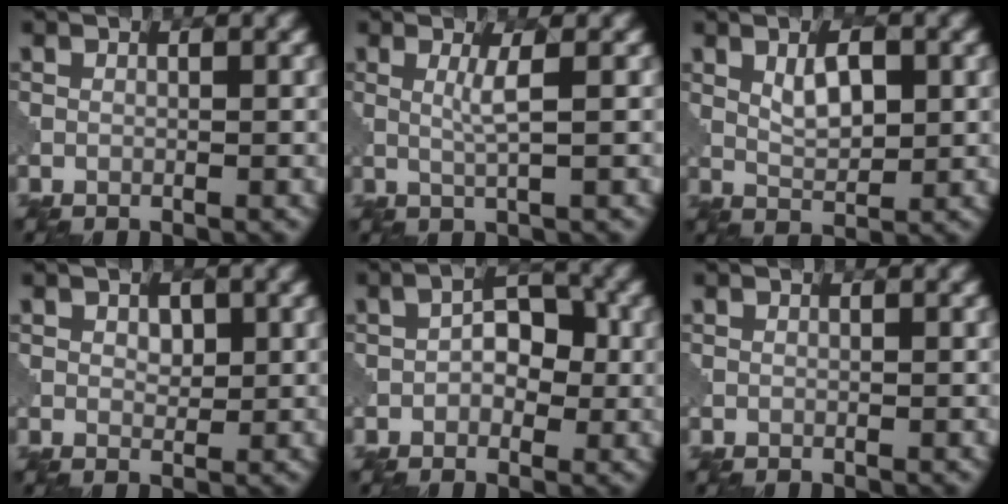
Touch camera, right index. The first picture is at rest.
{"total": 2.1, "force": [0.3, 0.3, 2.1], "torque": [-0.041, 0.000, 0.003]}
{"total": 3.3, "force": [1.0, 1.4, 2.8], "torque": [-0.054, 0.001, 0.020]}
{"total": 1.5, "force": [0.5, 1.0, 1.0], "torque": [-0.016, -0.001, 0.010]}
{"total": 3.5, "force": [-0.2, 2.3, 2.7], "torque": [-0.035, 0.007, -0.013]}
{"total": 0.0}